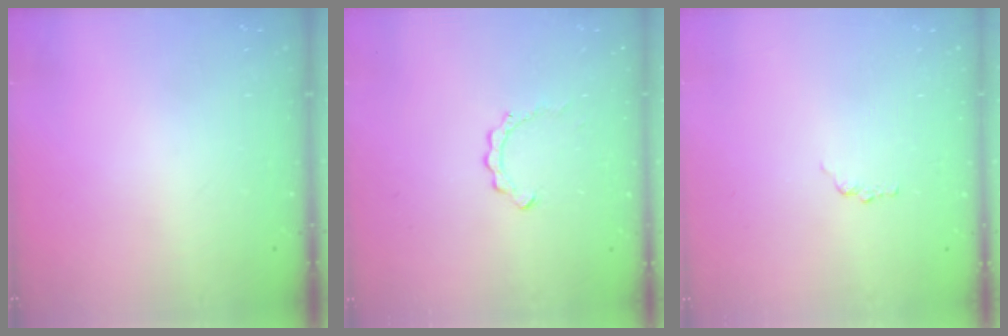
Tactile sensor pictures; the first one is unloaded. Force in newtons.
{"total": 2.7, "press": 2.6, "slide": 0.3}
{"total": 1.2, "press": 1.2, "slide": 0.2}